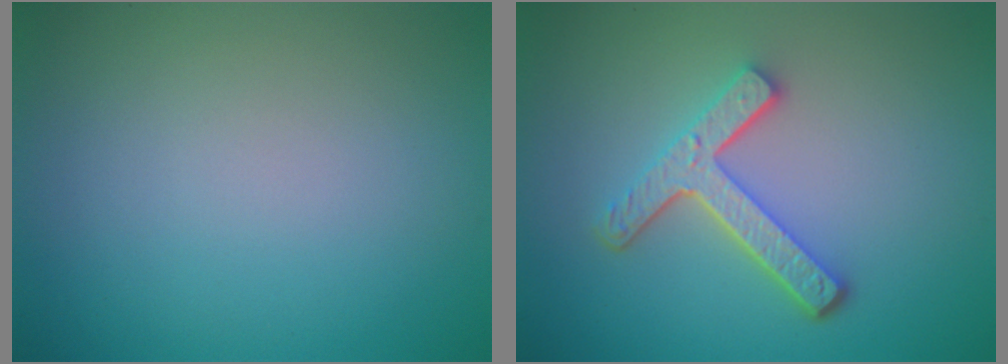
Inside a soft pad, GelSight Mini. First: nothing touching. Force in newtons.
{"total": 4.4, "press": 3.3, "slide": 2.9}